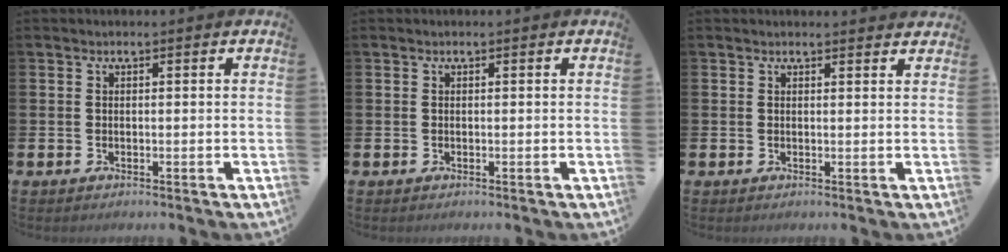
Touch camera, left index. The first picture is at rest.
{"total": 0.0}
{"total": 1.0, "force": [1.0, 0.1, 0.1], "torque": [0.009, -0.003, 0.015]}